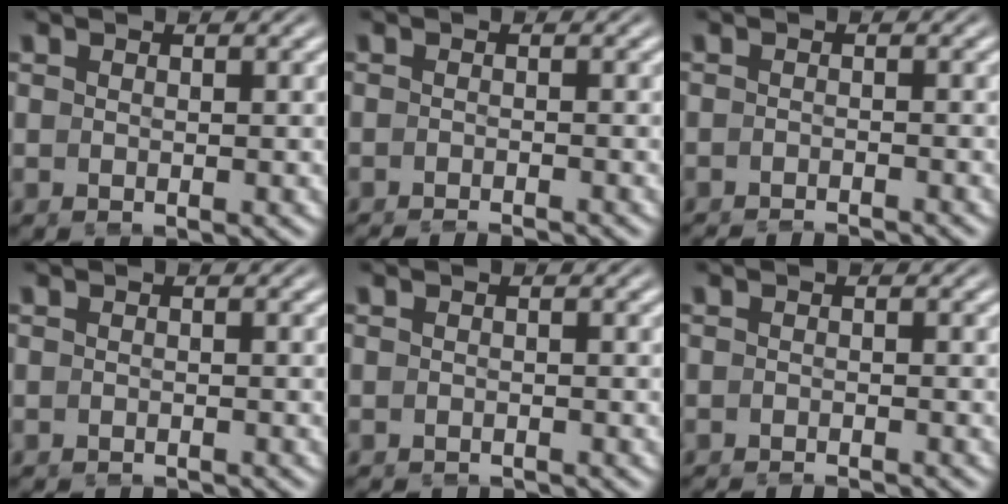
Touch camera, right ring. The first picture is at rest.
{"total": 2.7, "force": [-2.7, 0.2, 0.4], "torque": [-0.004, -0.007, -0.042]}
{"total": 3.1, "force": [-3.1, 0.1, 0.2], "torque": [0.000, -0.009, -0.048]}
{"total": 1.4, "force": [-1.4, 0.0, -0.1], "torque": [-0.002, -0.009, -0.020]}
{"total": 1.4, "force": [-1.3, -0.1, -0.3], "torque": [0.001, -0.010, -0.018]}
{"total": 2.3, "force": [-2.3, 0.1, 0.2], "torque": [-0.005, -0.008, -0.035]}